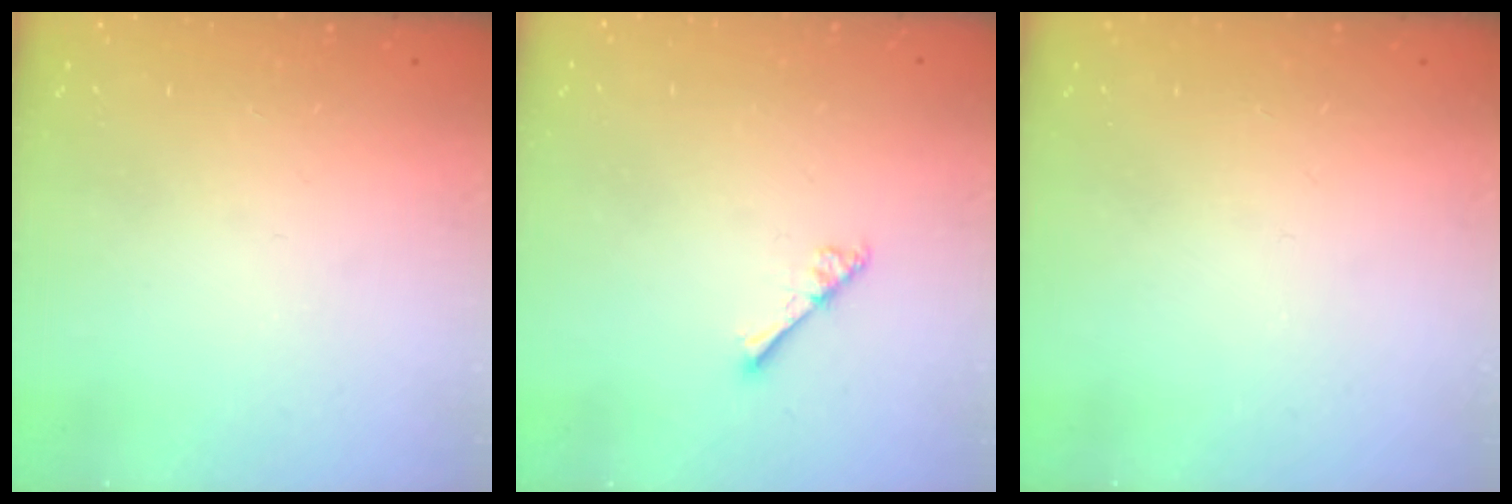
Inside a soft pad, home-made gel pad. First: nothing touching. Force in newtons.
{"total": 3.3, "press": 3.3, "slide": 0.4}
{"total": 0.0}